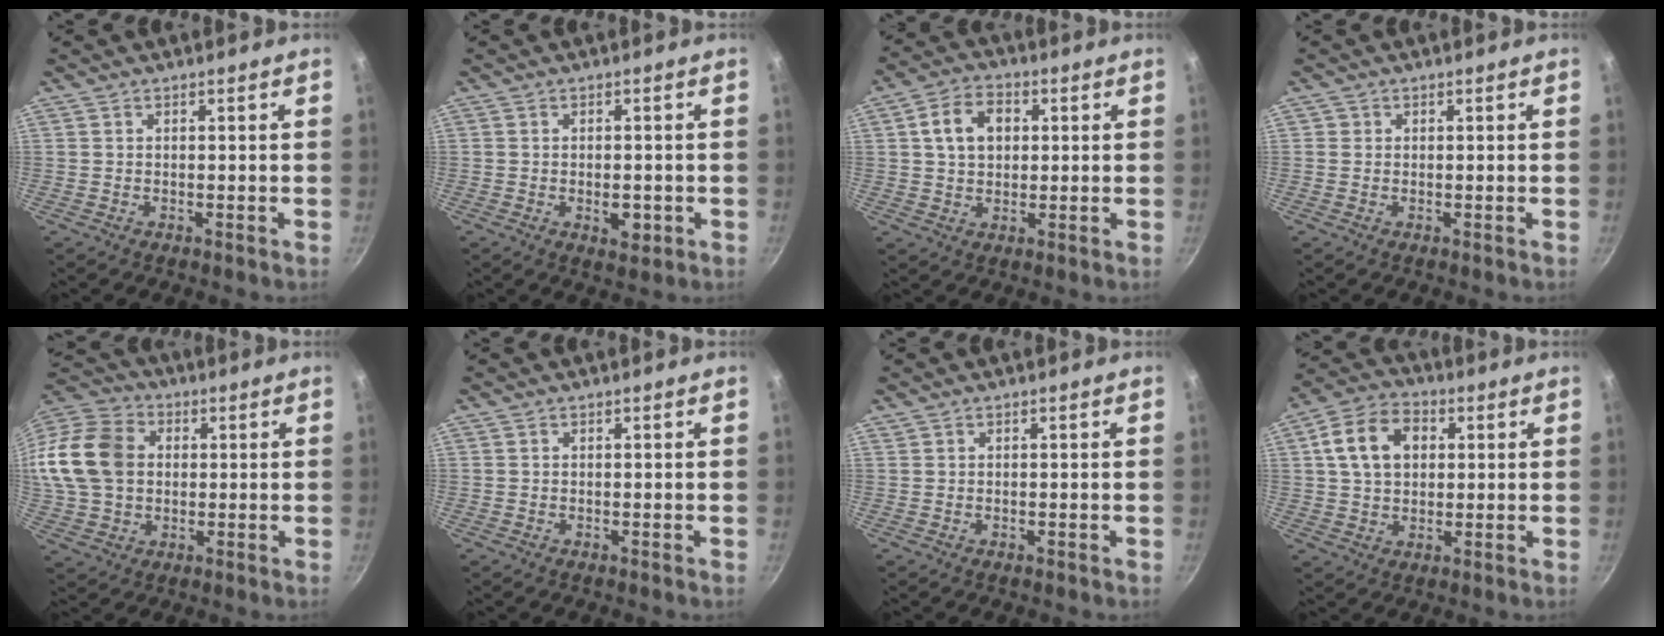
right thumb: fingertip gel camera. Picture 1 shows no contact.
{"total": 4.0, "force": [-1.1, 2.2, 3.2], "torque": [-0.039, 0.001, -0.013]}
{"total": 8.4, "force": [1.8, 6.2, 5.4], "torque": [-0.073, 0.010, 0.024]}
{"total": 0.7, "force": [0.1, 0.7, 0.1], "torque": [0.003, 0.001, -0.002]}
{"total": 19.1, "force": [1.9, 14.9, 11.7], "torque": [-0.231, 0.027, 0.026]}
{"total": 0.0}
{"total": 0.0}
{"total": 11.6, "force": [2.8, 8.4, 7.5], "torque": [-0.116, 0.013, 0.036]}